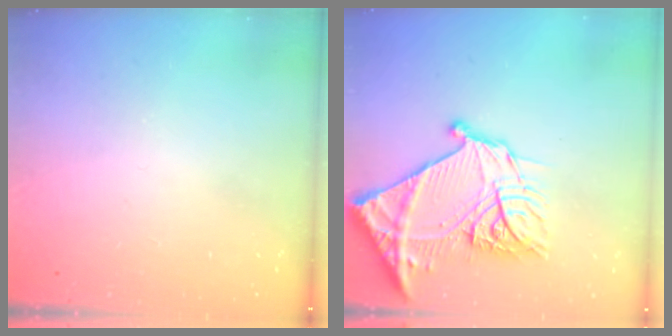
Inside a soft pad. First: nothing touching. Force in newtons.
{"total": 25.3, "press": 25.1, "slide": 2.8}